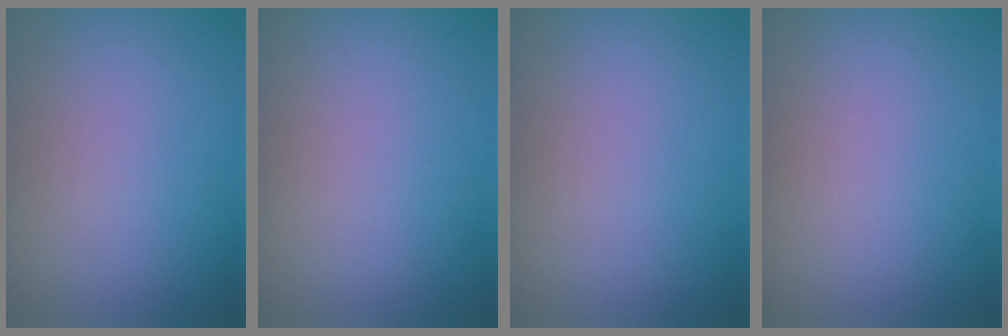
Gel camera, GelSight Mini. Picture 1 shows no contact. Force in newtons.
{"total": 0.0}
{"total": 0.0}
{"total": 0.0}